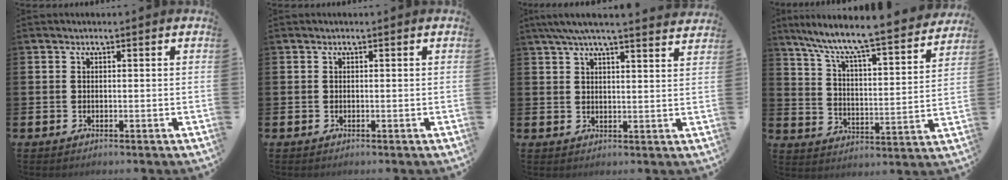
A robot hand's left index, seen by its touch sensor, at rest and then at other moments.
{"total": 0.0}
{"total": 6.0, "force": [5.5, 0.2, 2.3], "torque": [-0.054, -0.016, 0.100]}
{"total": 8.5, "force": [7.9, 0.4, 3.2], "torque": [-0.089, -0.066, 0.127]}